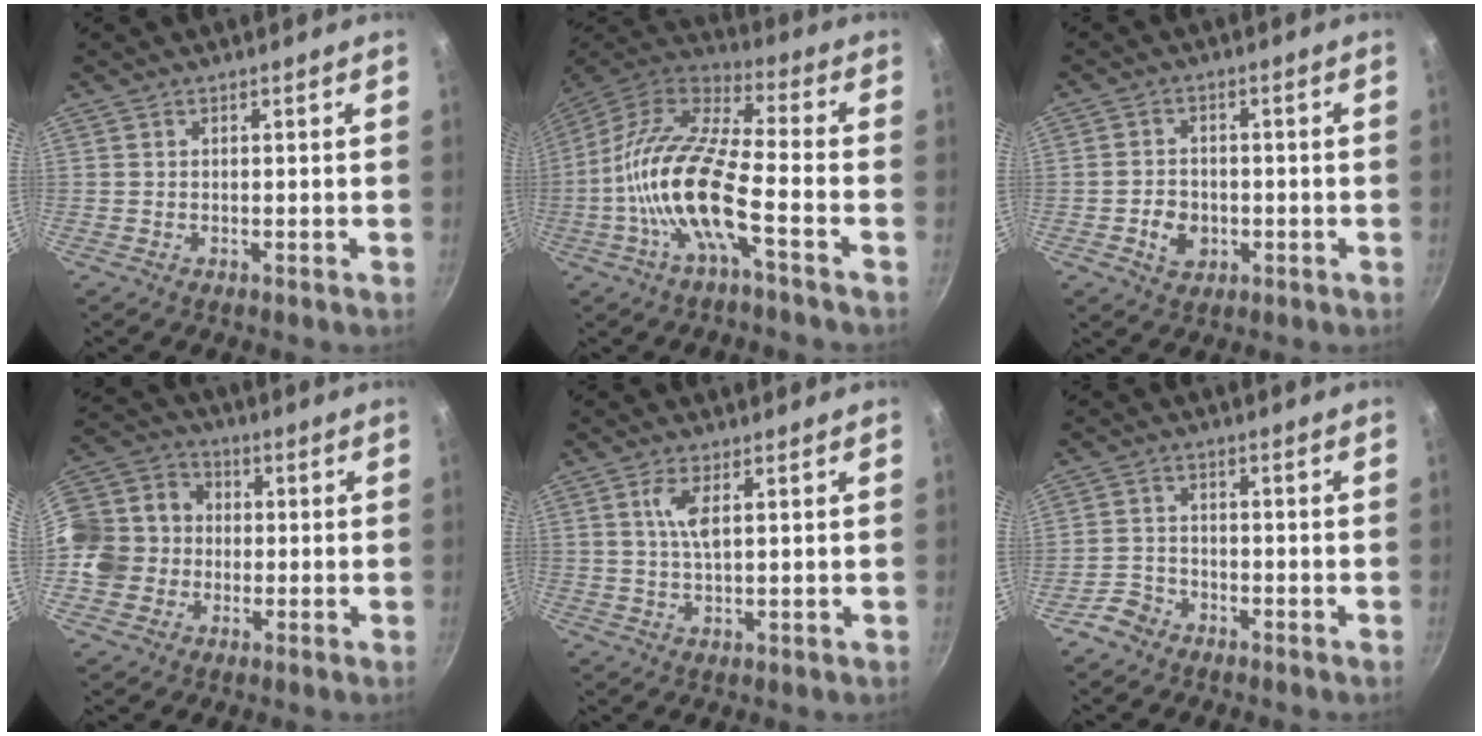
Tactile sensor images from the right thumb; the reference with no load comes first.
{"total": 17.2, "force": [-5.2, 5.1, 15.5], "torque": [-0.301, 0.042, -0.117]}
{"total": 5.5, "force": [-1.5, 4.3, 3.1], "torque": [-0.040, 0.012, -0.024]}
{"total": 15.6, "force": [-1.1, 13.9, 7.2], "torque": [-0.130, 0.041, -0.029]}
{"total": 4.5, "force": [1.4, 1.3, 4.1], "torque": [-0.086, -0.002, 0.030]}
{"total": 3.9, "force": [-2.8, 2.6, 0.9], "torque": [-0.014, 0.035, -0.054]}